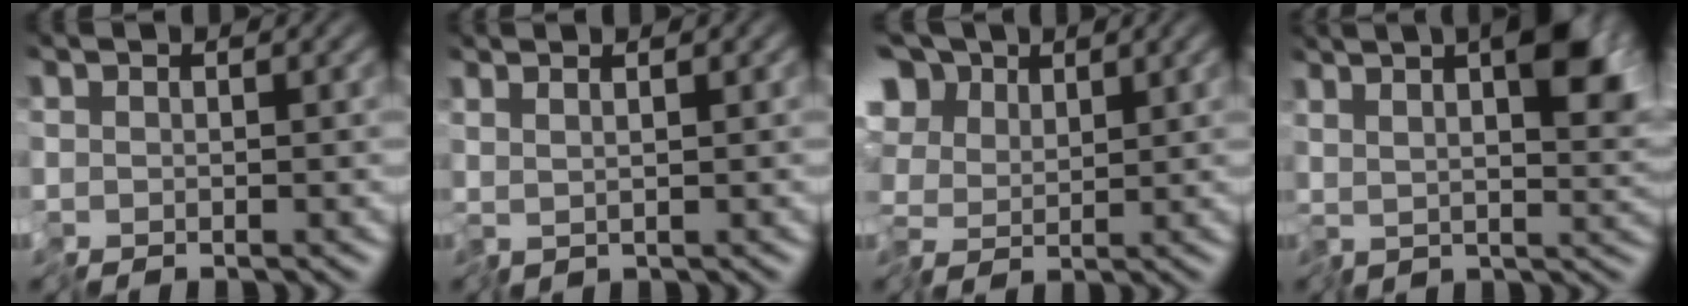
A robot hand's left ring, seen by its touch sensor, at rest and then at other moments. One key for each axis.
{"total": 1.2, "fx": 0.9, "fy": -0.8, "fz": 0.4, "tx": -0.009, "ty": 0.002, "tz": 0.022}
{"total": 7.1, "fx": 2.4, "fy": 5.1, "fz": 4.4, "tx": -0.100, "ty": 0.031, "tz": 0.027}
{"total": 8.1, "fx": 3.5, "fy": 2.5, "fz": 6.8, "tx": -0.114, "ty": 0.008, "tz": 0.062}